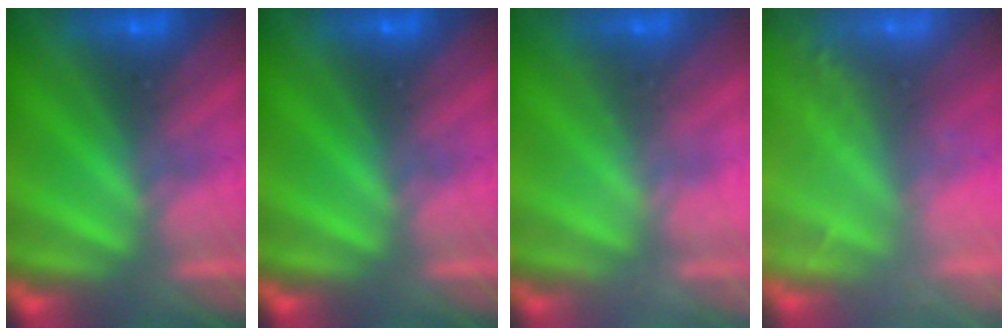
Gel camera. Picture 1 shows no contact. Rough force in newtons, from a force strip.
{"total": 0.0}
{"total": 2.3}
{"total": 1.6}